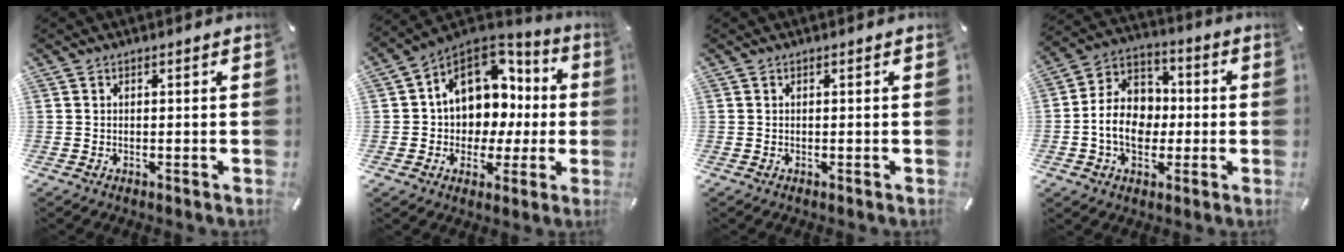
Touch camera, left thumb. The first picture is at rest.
{"total": 13.3, "force": [3.8, 11.0, 6.3], "torque": [-0.100, -0.032, 0.077]}
{"total": 0.0}
{"total": 12.1, "force": [-2.3, 10.0, 6.4], "torque": [-0.153, 0.021, -0.041]}